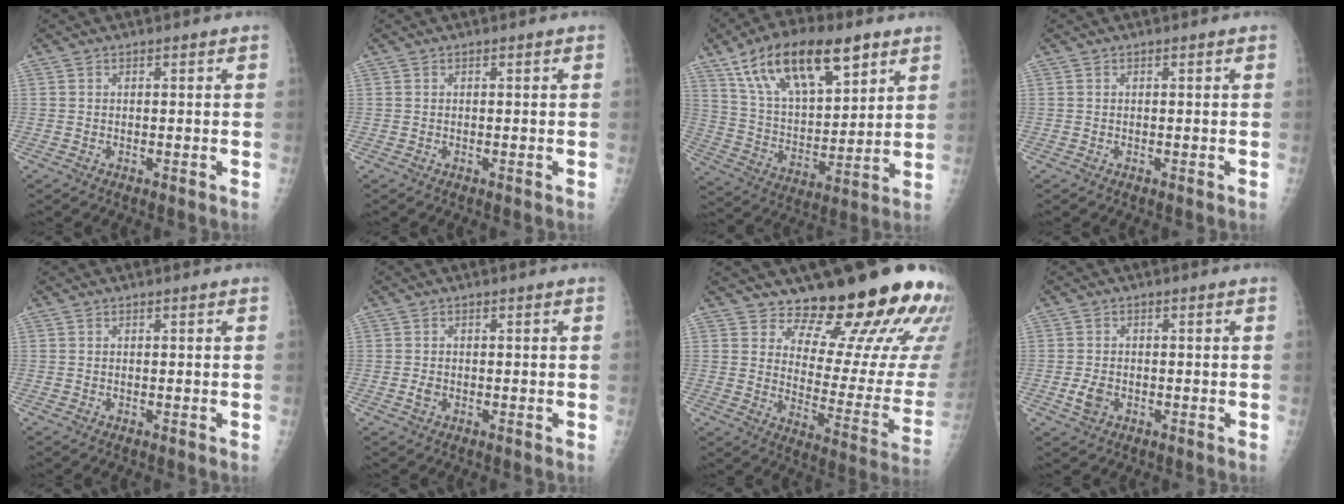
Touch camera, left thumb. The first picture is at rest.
{"total": 0.0}
{"total": 21.8, "force": [12.2, 9.7, 15.2], "torque": [-0.230, -0.032, 0.223]}
{"total": 0.0}
{"total": 0.0}
{"total": 1.4, "force": [-0.4, 1.0, 0.9], "torque": [-0.016, 0.000, -0.006]}
{"total": 19.9, "force": [15.8, 6.1, 10.4], "torque": [-0.092, -0.133, 0.209]}
{"total": 3.1, "force": [-0.9, 2.2, 2.0], "torque": [-0.038, 0.000, -0.016]}